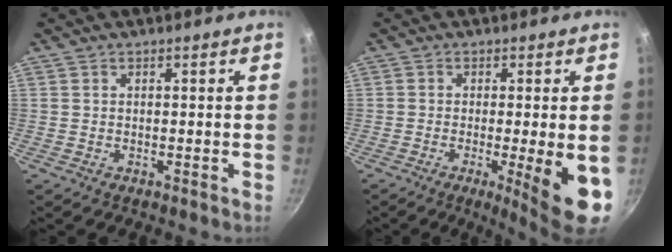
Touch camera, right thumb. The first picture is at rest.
{"total": 10.0, "force": [-2.2, 1.5, 9.7], "torque": [-0.131, -0.008, -0.026]}